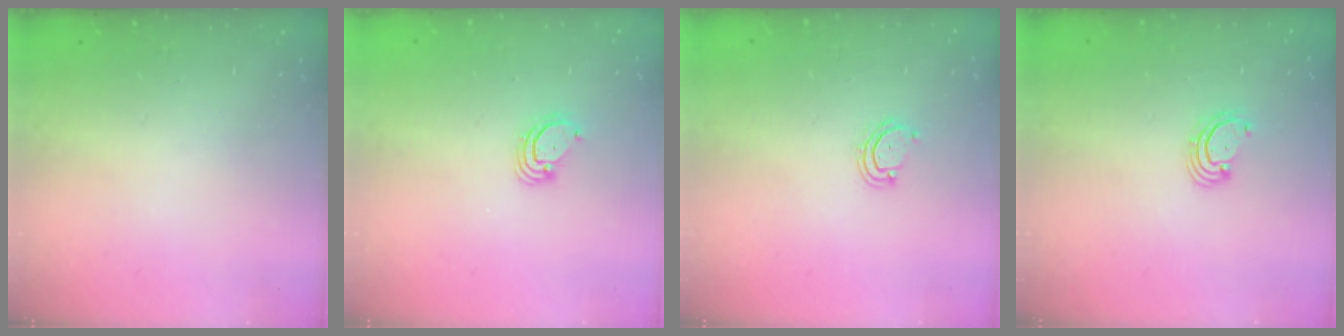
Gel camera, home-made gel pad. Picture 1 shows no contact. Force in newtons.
{"total": 3.8, "press": 3.8, "slide": 0.3}
{"total": 3.9, "press": 3.9, "slide": 0.4}
{"total": 2.7, "press": 2.6, "slide": 0.6}